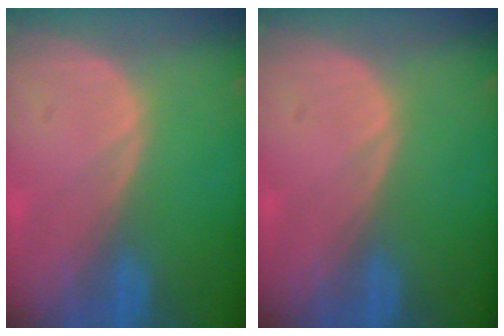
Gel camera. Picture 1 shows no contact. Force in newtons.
{"total": 0.0}